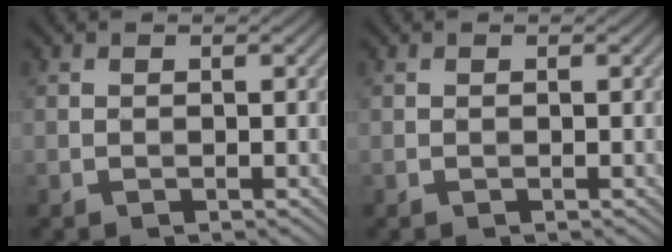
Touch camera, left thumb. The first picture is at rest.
{"total": 0.0}